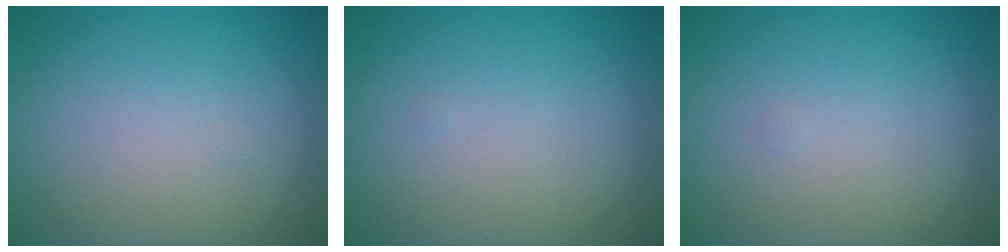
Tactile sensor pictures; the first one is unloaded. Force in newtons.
{"total": 0.0}
{"total": 0.0}